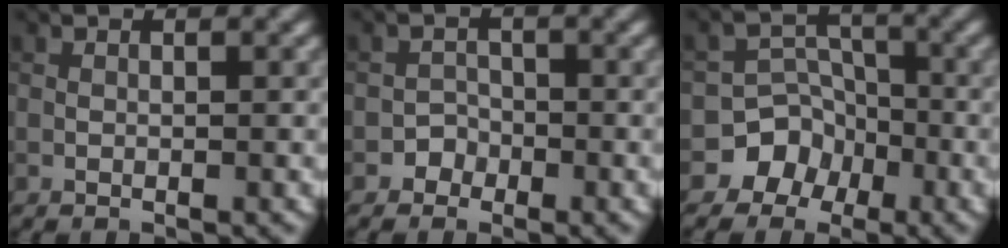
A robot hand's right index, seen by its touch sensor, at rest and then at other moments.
{"total": 1.5, "force": [-0.9, 1.2, -0.1], "torque": [0.014, 0.010, -0.016]}
{"total": 5.3, "force": [-3.0, 4.4, 0.0], "torque": [0.034, 0.010, -0.071]}